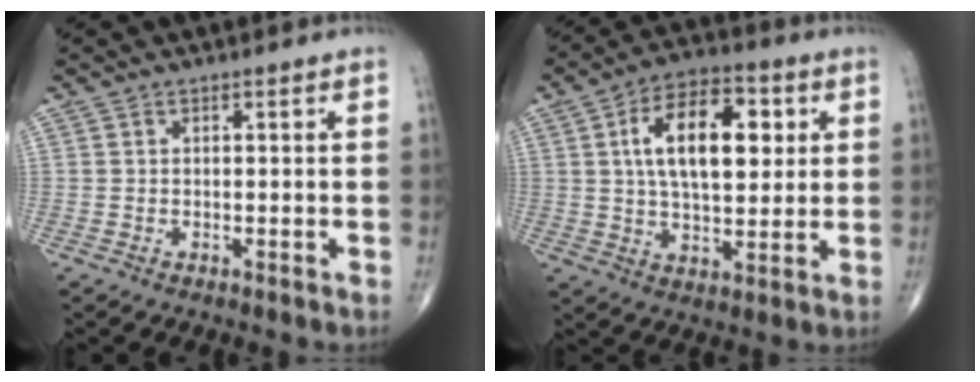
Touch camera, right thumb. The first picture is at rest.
{"total": 16.1, "force": [3.7, 8.3, 13.2], "torque": [-0.196, 0.004, 0.060]}